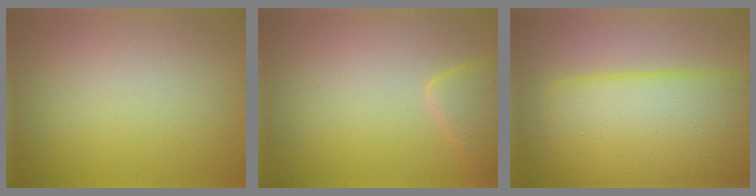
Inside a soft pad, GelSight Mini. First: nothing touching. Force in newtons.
{"total": 2.8, "press": 2.7, "slide": 0.3}
{"total": 11.9, "press": 11.9, "slide": 0.4}